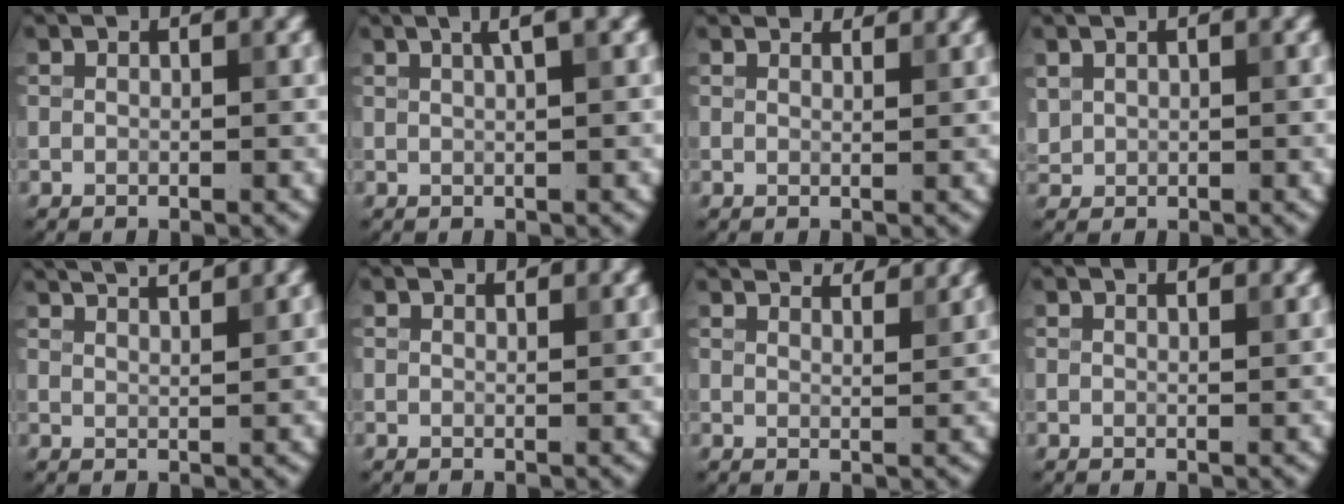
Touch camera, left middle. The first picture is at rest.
{"total": 2.1, "force": [1.2, 0.0, 1.7], "torque": [-0.027, 0.008, 0.025]}
{"total": 2.2, "force": [2.2, 0.4, 0.4], "torque": [-0.015, 0.006, 0.029]}
{"total": 0.9, "force": [0.3, 0.9, 0.2], "torque": [-0.005, 0.001, 0.014]}
{"total": 4.4, "force": [3.9, 0.7, 1.9], "torque": [-0.021, 0.022, 0.044]}
{"total": 0.9, "force": [0.9, 0.2, 0.1], "torque": [-0.006, 0.000, 0.015]}
{"total": 4.3, "force": [4.1, 0.3, 1.3], "torque": [-0.029, 0.010, 0.053]}
{"total": 0.9, "force": [0.8, 0.1, 0.2], "torque": [-0.006, 0.002, 0.017]}